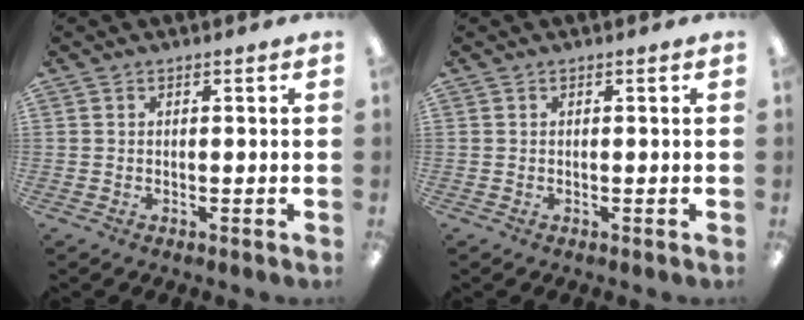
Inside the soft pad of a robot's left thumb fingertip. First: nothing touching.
{"total": 0.0}